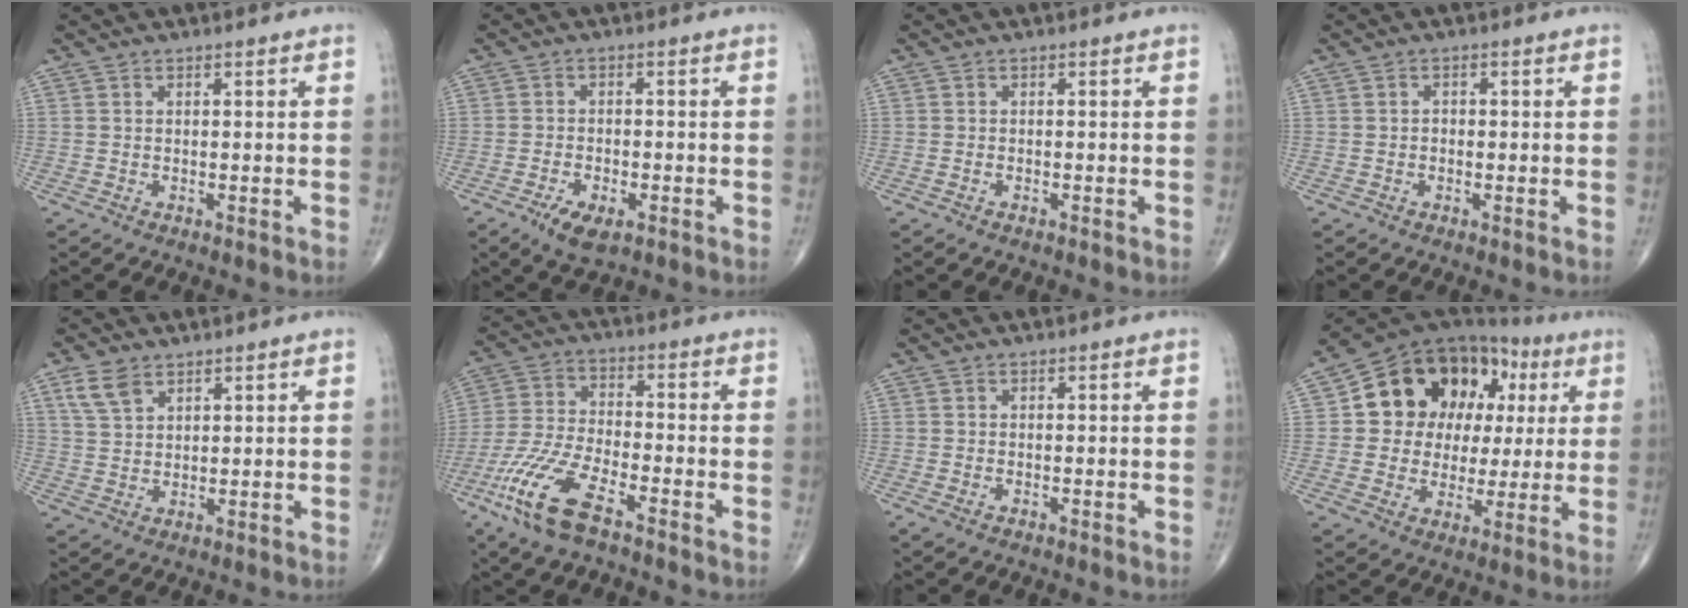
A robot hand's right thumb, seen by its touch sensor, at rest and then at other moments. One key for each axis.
{"total": 5.5, "fx": -2.9, "fy": 2.6, "fz": 3.9, "tx": -0.069, "ty": 0.005, "tz": -0.048}
{"total": 0.5, "fx": -0.4, "fy": 0.2, "fz": 0.3, "tx": -0.010, "ty": 0.004, "tz": -0.006}
{"total": 1.0, "fx": -0.2, "fy": 0.8, "fz": 0.6, "tx": 0.000, "ty": 0.004, "tz": -0.006}
{"total": 5.0, "fx": 3.0, "fy": 2.9, "fz": 2.7, "tx": -0.048, "ty": -0.008, "tz": 0.066}
{"total": 13.3, "fx": -7.8, "fy": 4.5, "fz": 9.7, "tx": -0.221, "ty": 0.018, "tz": -0.156}
{"total": 1.0, "fx": -0.5, "fy": 0.5, "fz": 0.7, "tx": -0.019, "ty": -0.002, "tz": -0.009}
{"total": 19.5, "fx": 4.9, "fy": 14.9, "fz": 11.5, "tx": -0.120, "ty": 0.034, "tz": 0.084}